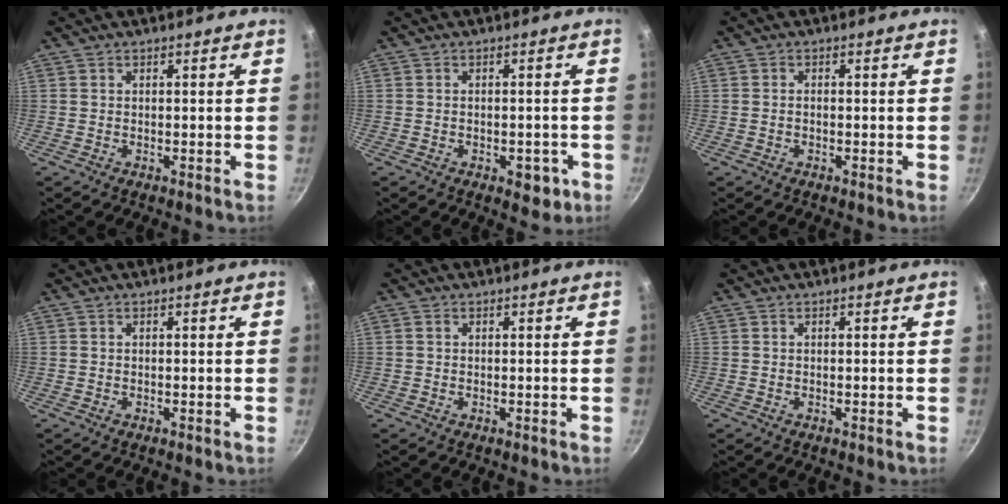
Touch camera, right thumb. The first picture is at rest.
{"total": 4.6, "force": [-1.8, 2.7, 3.2], "torque": [-0.020, 0.012, -0.015]}
{"total": 0.9, "force": [-0.3, 0.6, 0.6], "torque": [-0.012, 0.007, -0.006]}
{"total": 0.0}
{"total": 0.6, "force": [0.1, 0.5, 0.3], "torque": [-0.004, 0.004, 0.001]}
{"total": 0.0}